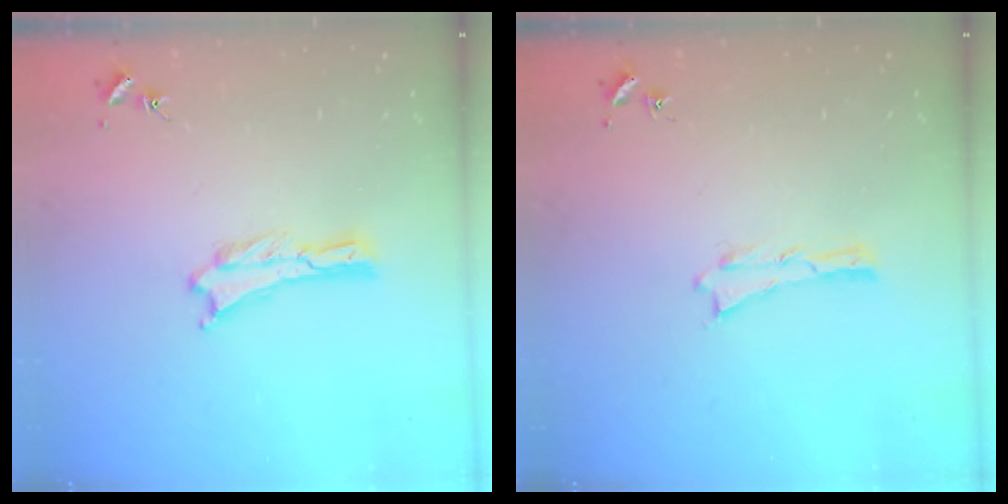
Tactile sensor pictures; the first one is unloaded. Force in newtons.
{"total": 0.0}